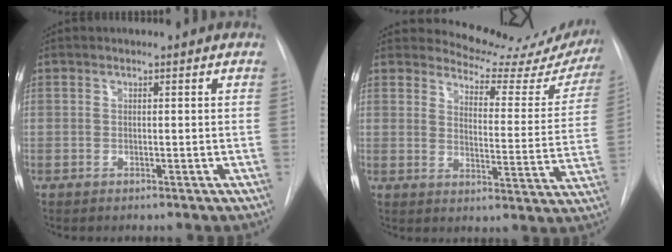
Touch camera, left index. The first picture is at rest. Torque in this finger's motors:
{"motor_torque": [1.01, -1.13, 0.08, -0.05]}